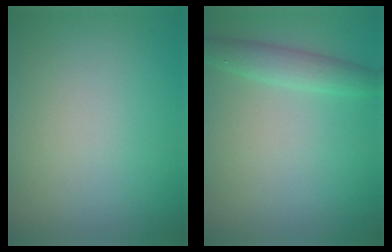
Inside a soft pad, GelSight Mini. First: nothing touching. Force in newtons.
{"total": 1.9, "press": 1.9, "slide": 0.1}